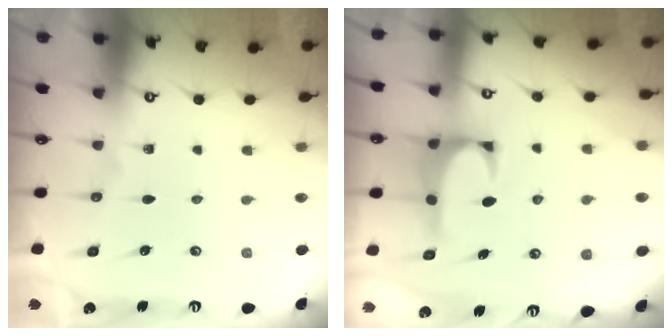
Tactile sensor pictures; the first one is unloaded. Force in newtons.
{"total": 2.5, "press": 2.4, "slide": 0.7}